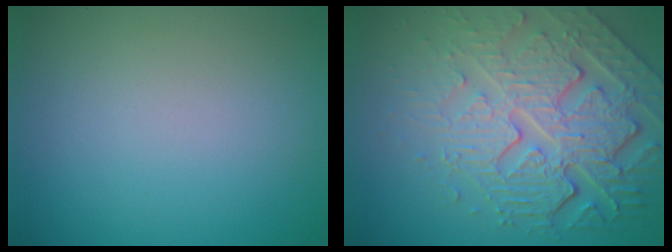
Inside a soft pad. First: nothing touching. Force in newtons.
{"total": 8.0, "press": 6.0, "slide": 5.3}